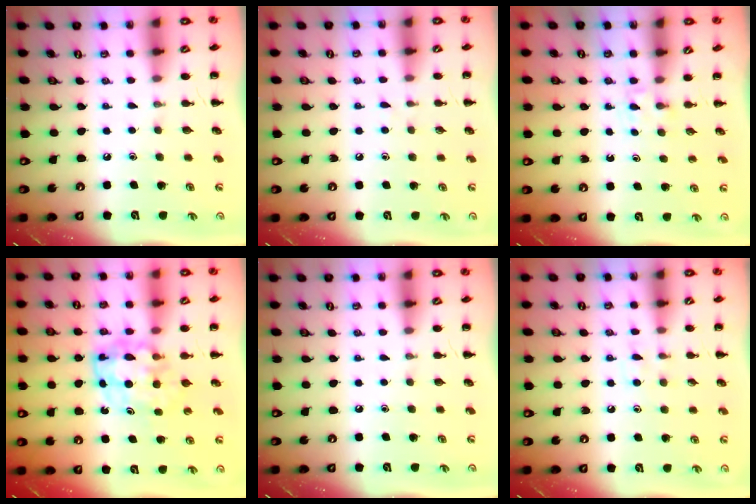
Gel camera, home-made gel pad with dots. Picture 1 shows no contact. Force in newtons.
{"total": 2.5, "press": 2.1, "slide": 1.3}
{"total": 2.2, "press": 2.0, "slide": 0.9}
{"total": 5.7, "press": 5.6, "slide": 0.9}
{"total": 0.0}
{"total": 5.9, "press": 5.6, "slide": 2.0}